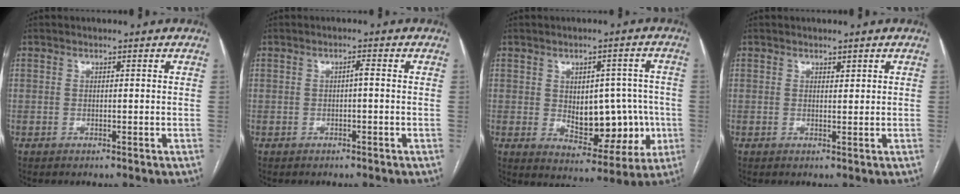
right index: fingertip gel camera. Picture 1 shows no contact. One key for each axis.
{"total": 1.0, "fx": -0.1, "fy": 0.1, "fz": 1.0, "tx": -0.015, "ty": 0.002, "tz": -0.002}
{"total": 11.5, "fx": -0.9, "fy": 6.4, "fz": 9.5, "tx": -0.114, "ty": 0.016, "tz": 0.006}
{"total": 0.7, "fx": 0.5, "fy": 0.3, "fz": 0.4, "tx": -0.004, "ty": -0.003, "tz": 0.008}